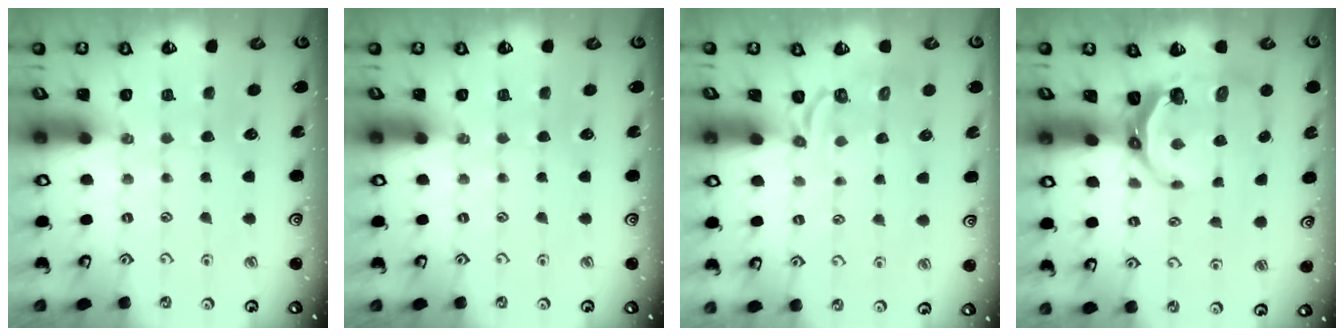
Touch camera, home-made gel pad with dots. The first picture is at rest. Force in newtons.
{"total": 0.0}
{"total": 3.4, "press": 2.6, "slide": 2.2}
{"total": 7.8, "press": 6.7, "slide": 3.9}